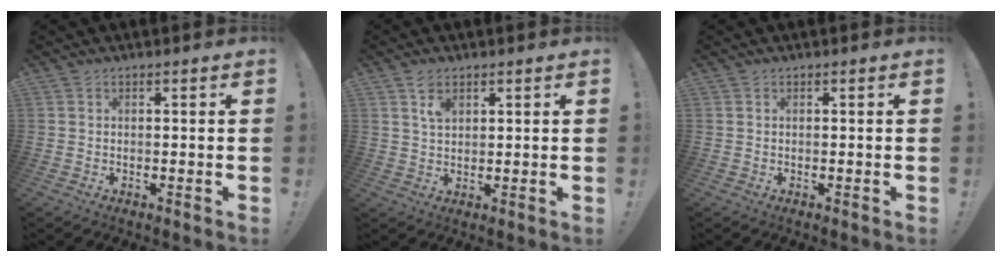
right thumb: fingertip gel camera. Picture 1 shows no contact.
{"total": 4.0, "force": [2.2, 2.1, 2.6], "torque": [-0.035, -0.009, 0.037]}
{"total": 0.0}